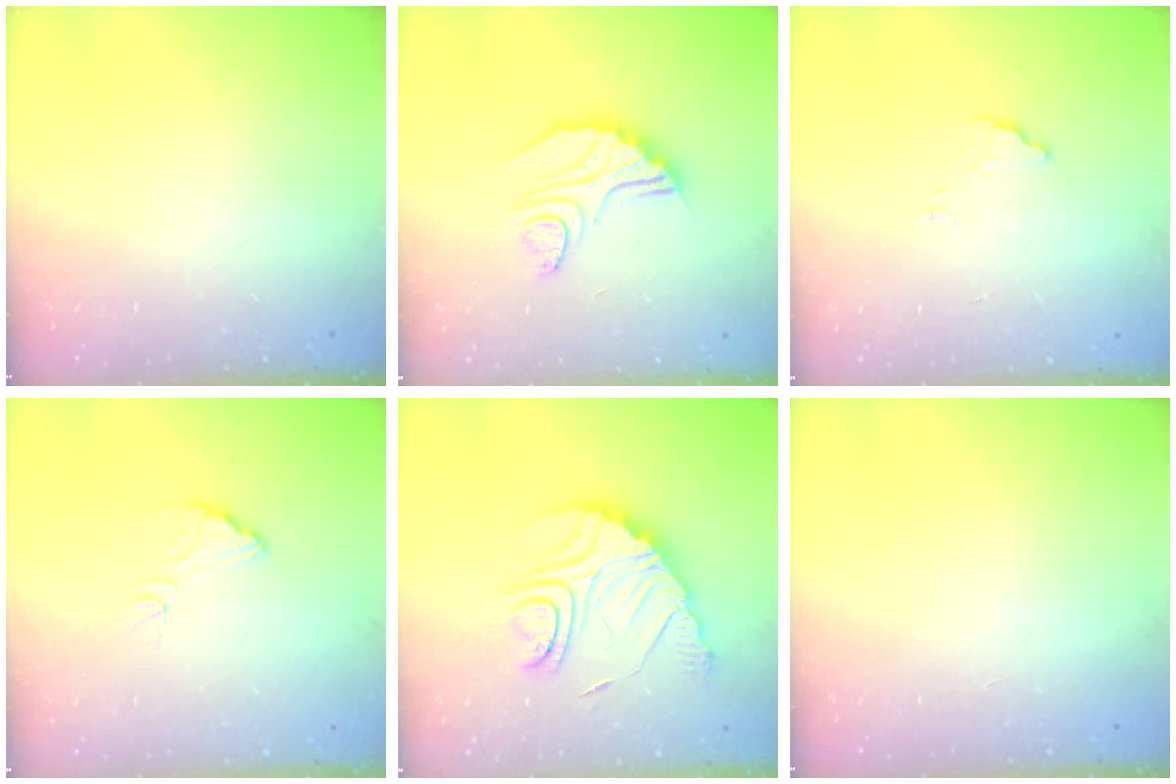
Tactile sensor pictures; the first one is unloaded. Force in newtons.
{"total": 10.7, "press": 10.6, "slide": 0.9}
{"total": 4.0, "press": 4.0, "slide": 0.2}
{"total": 5.9, "press": 5.9, "slide": 0.4}
{"total": 14.0, "press": 14.0, "slide": 1.2}
{"total": 2.2, "press": 2.2, "slide": 0.1}